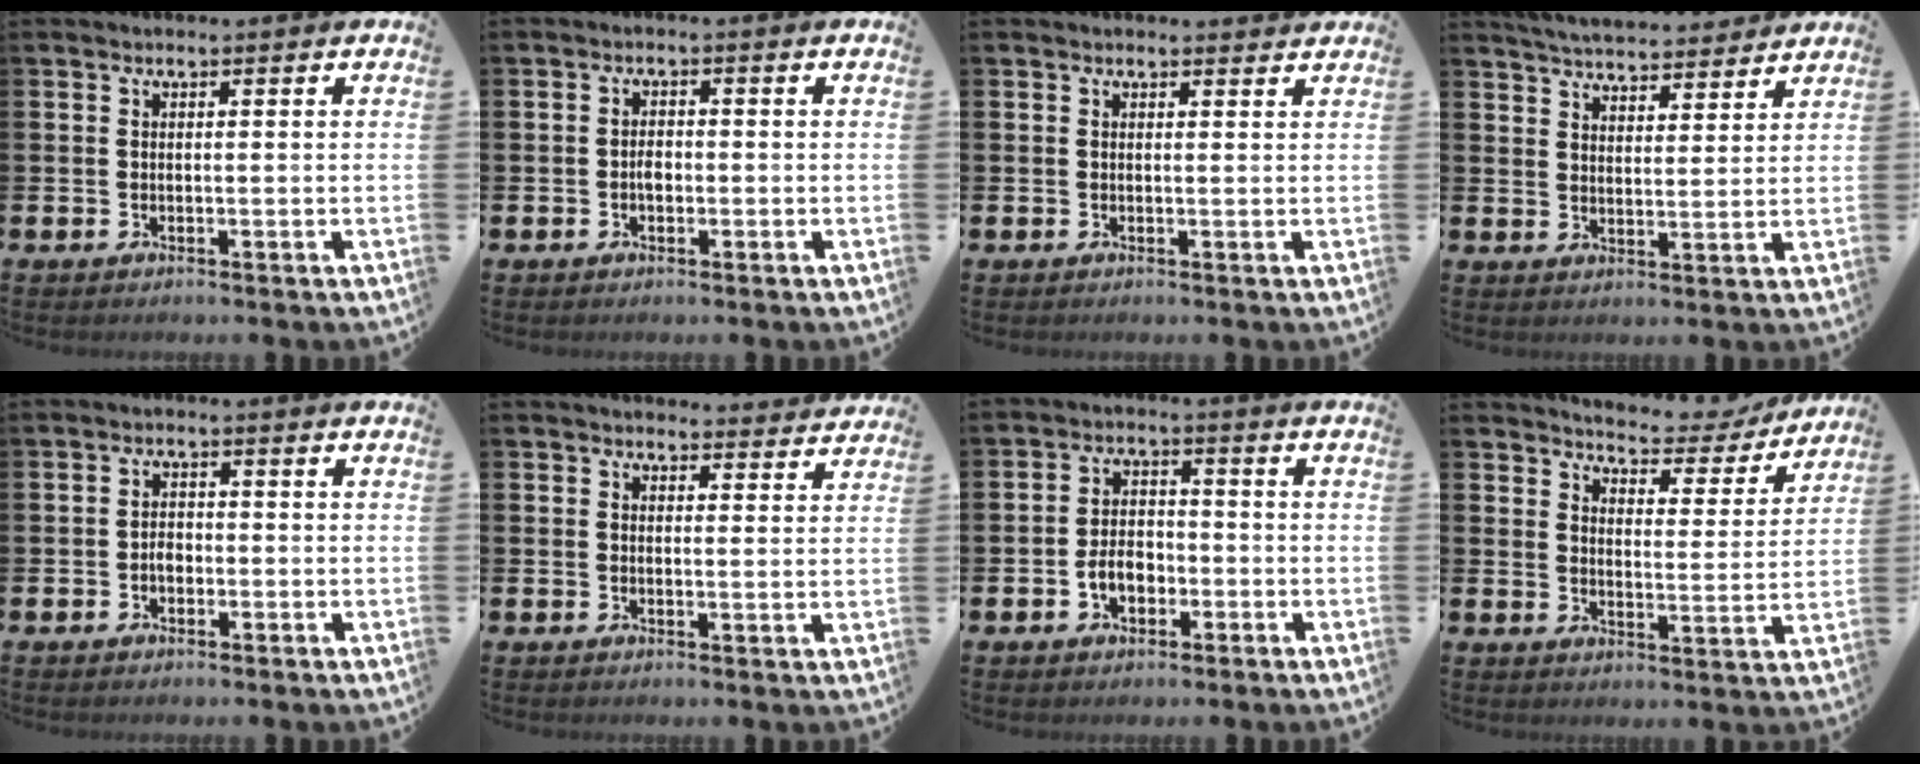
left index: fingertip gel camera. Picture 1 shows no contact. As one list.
[{"total": 1.7, "force": [-0.3, 1.1, 1.3], "torque": [-0.010, 0.000, -0.011]}, {"total": 0.0}, {"total": 4.8, "force": [4.7, 0.5, 0.4], "torque": [-0.021, -0.027, 0.083]}, {"total": 1.9, "force": [-0.6, 1.4, 1.3], "torque": [-0.011, -0.001, -0.015]}, {"total": 3.3, "force": [3.2, 0.6, 0.1], "torque": [0.002, -0.020, 0.056]}, {"total": 4.1, "force": [-1.5, 2.8, 2.6], "torque": [-0.037, 0.001, -0.031]}, {"total": 4.8, "force": [4.8, 0.7, 0.3], "torque": [-0.025, -0.040, 0.079]}]